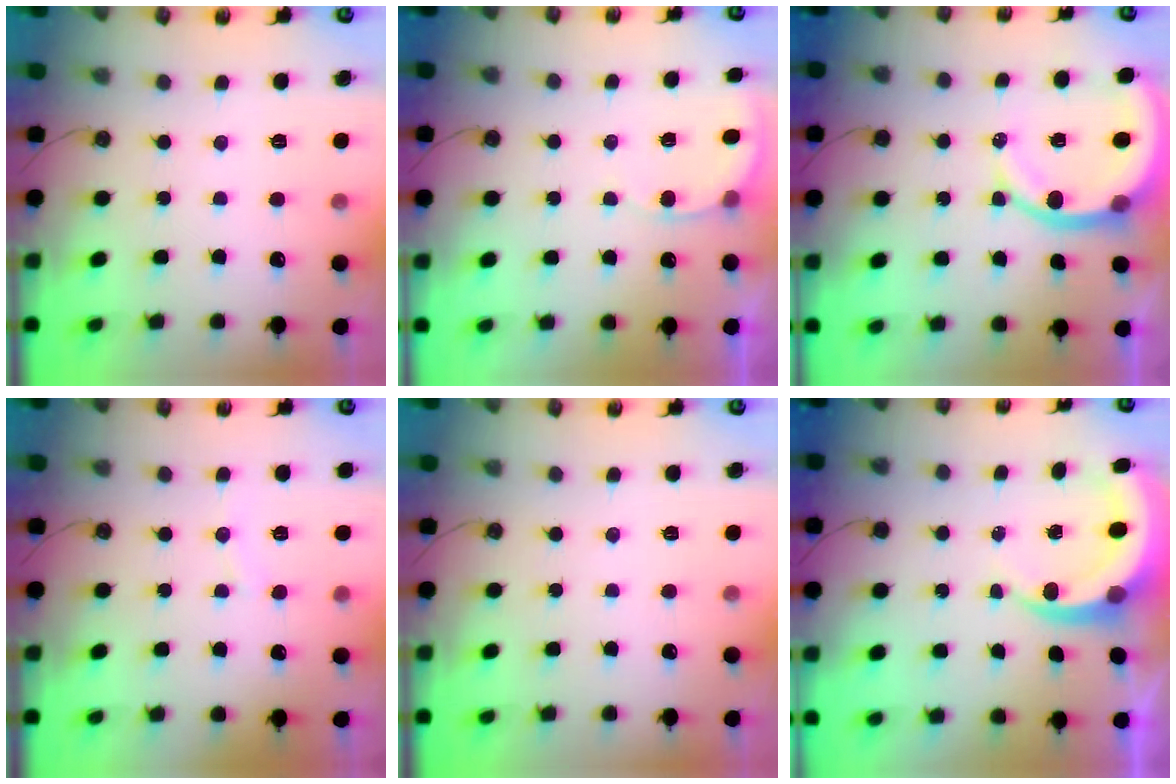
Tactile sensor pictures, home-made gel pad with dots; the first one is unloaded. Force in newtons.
{"total": 5.7, "press": 5.6, "slide": 1.5}
{"total": 10.1, "press": 10.0, "slide": 1.3}
{"total": 3.4, "press": 3.4, "slide": 0.4}
{"total": 0.0}
{"total": 6.5, "press": 6.5, "slide": 0.9}